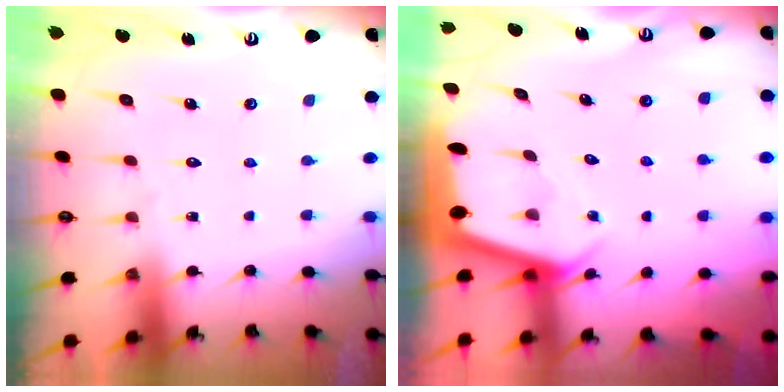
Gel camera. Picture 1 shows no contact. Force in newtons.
{"total": 2.5, "press": 2.5, "slide": 0.2}